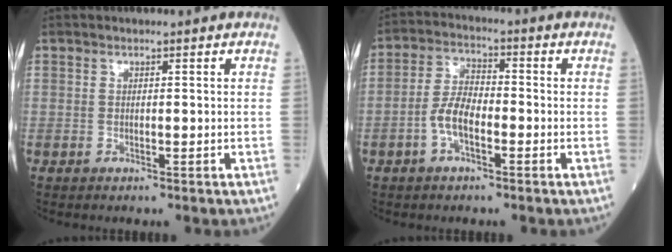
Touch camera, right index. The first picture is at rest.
{"total": 5.8, "force": [-2.0, 2.4, 4.9], "torque": [-0.104, 0.010, -0.043]}